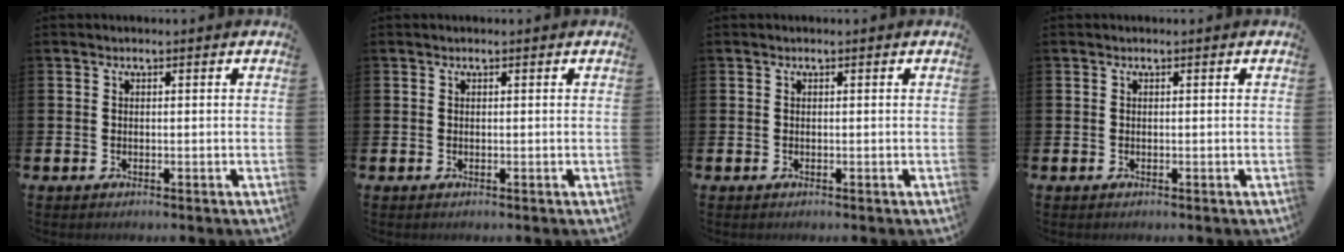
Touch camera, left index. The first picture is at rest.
{"total": 0.0}
{"total": 0.0}
{"total": 0.0}